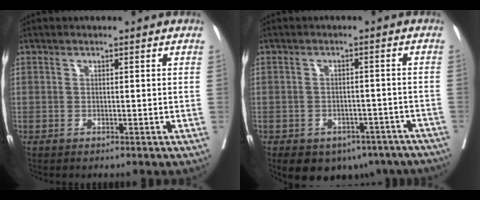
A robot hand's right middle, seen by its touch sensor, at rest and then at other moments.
{"total": 15.3, "force": [-9.9, 9.6, 6.4], "torque": [-0.139, -0.007, -0.110]}